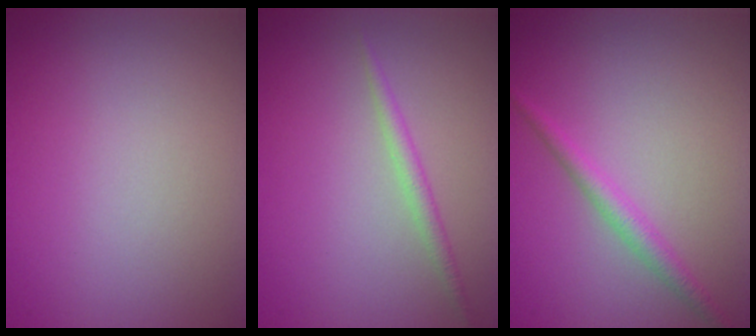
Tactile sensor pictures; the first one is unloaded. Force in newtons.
{"total": 1.3, "press": 1.3, "slide": 0.1}
{"total": 1.8, "press": 1.8, "slide": 0.1}